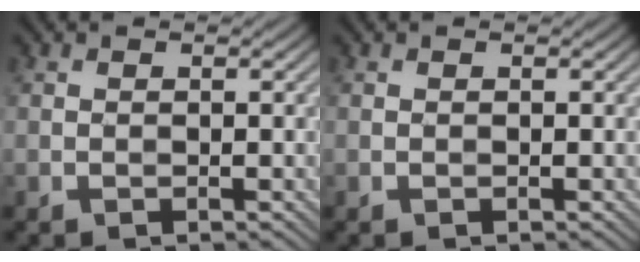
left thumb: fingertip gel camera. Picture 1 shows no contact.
{"total": 0.0}